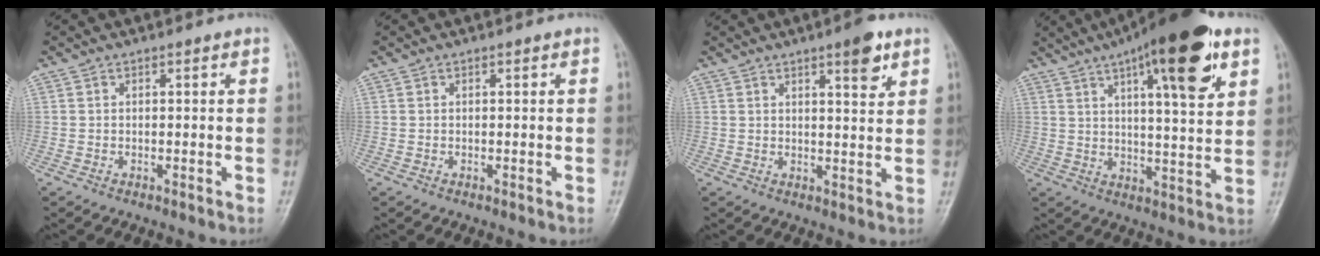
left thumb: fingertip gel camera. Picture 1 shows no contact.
{"total": 0.0}
{"total": 5.4, "force": [3.2, 1.3, 4.1], "torque": [-0.049, -0.018, 0.044]}
{"total": 18.8, "force": [9.8, 4.9, 15.3], "torque": [-0.208, -0.025, 0.143]}